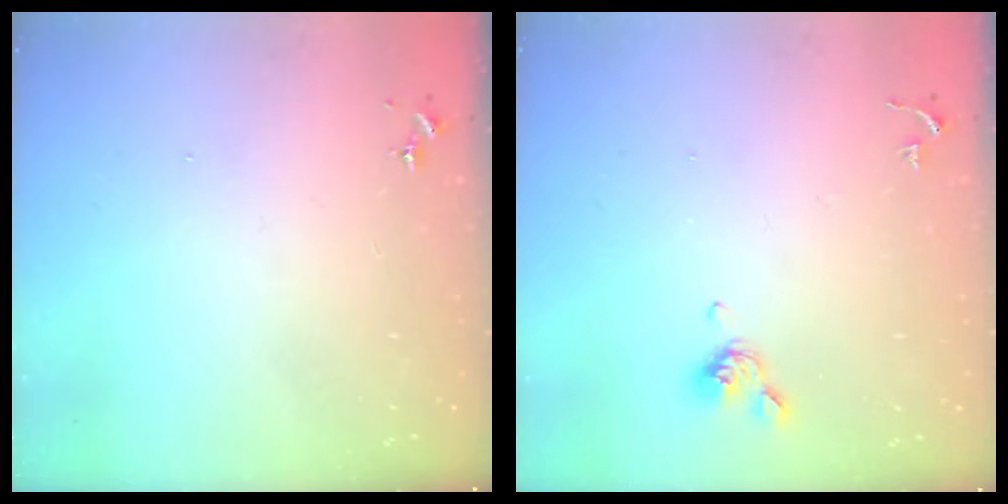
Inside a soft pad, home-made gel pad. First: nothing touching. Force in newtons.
{"total": 5.2, "press": 5.1, "slide": 1.1}